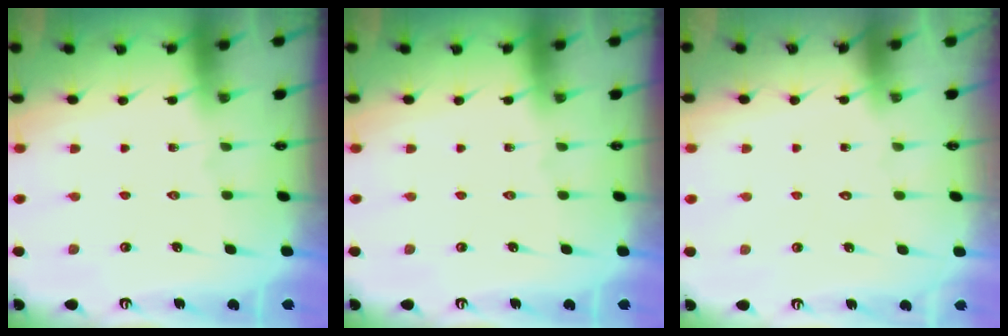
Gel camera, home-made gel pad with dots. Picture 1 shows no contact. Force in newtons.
{"total": 0.0}
{"total": 1.6, "press": 1.6, "slide": 0.1}